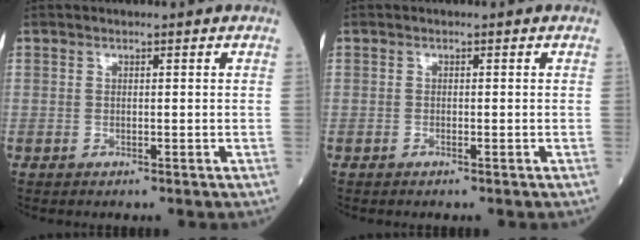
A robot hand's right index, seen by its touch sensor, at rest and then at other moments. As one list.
[{"total": 0.0}]